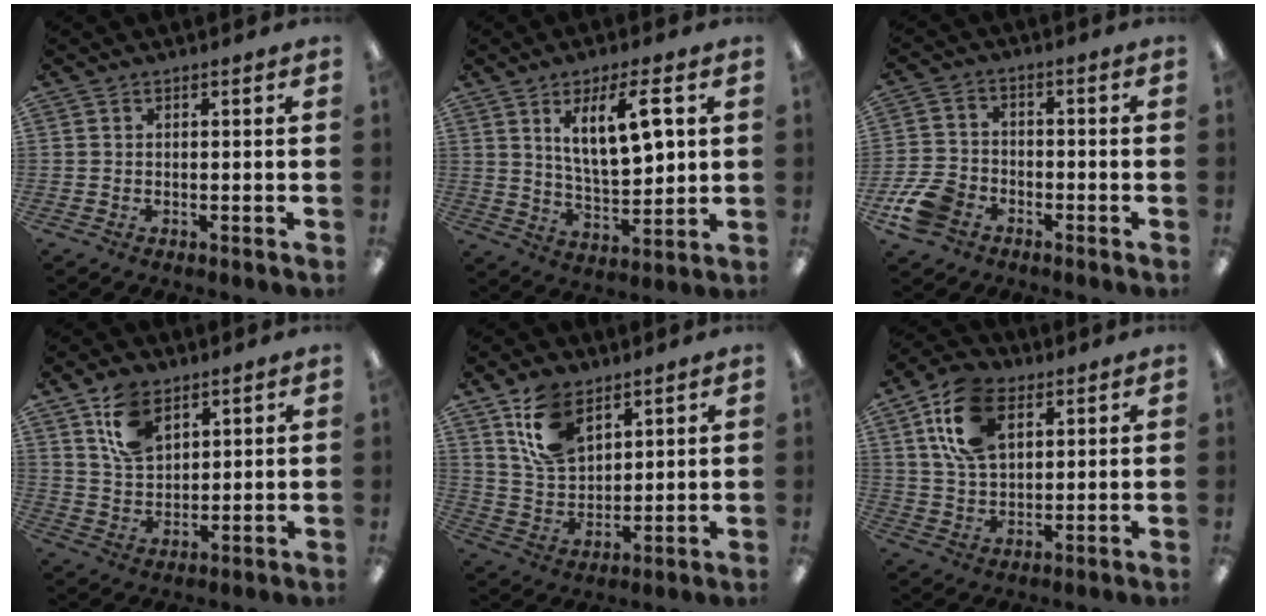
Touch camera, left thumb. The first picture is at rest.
{"total": 12.5, "force": [5.5, 4.4, 10.3], "torque": [-0.170, -0.008, 0.094]}
{"total": 9.3, "force": [-5.0, 6.3, 4.6], "torque": [-0.099, 0.030, -0.092]}
{"total": 10.5, "force": [5.8, 6.7, 5.7], "torque": [-0.106, -0.007, 0.111]}
{"total": 12.7, "force": [7.3, 7.9, 6.9], "torque": [-0.147, -0.006, 0.142]}
{"total": 15.3, "force": [6.8, 9.6, 9.8], "torque": [-0.199, 0.005, 0.127]}